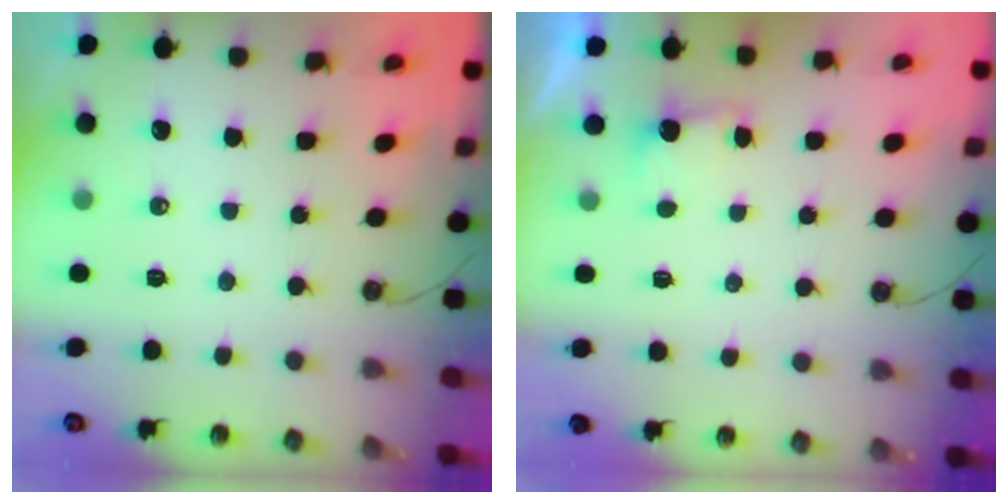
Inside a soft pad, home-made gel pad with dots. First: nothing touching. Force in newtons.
{"total": 2.2, "press": 1.9, "slide": 1.0}